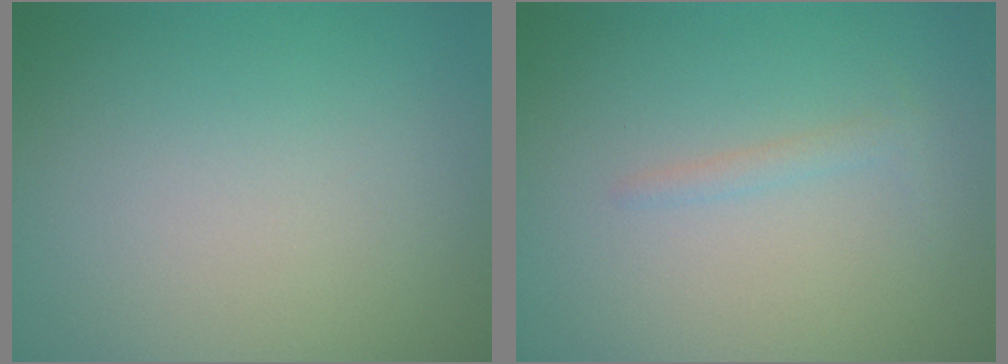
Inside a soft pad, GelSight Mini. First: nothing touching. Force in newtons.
{"total": 0.9, "press": 0.9, "slide": 0.1}